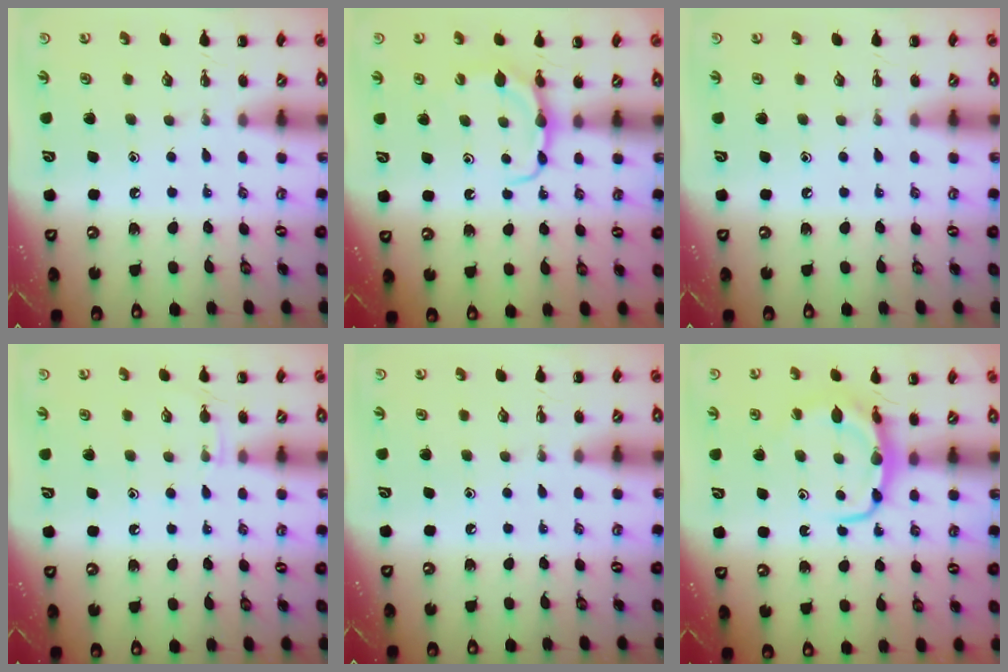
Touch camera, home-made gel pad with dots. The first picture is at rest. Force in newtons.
{"total": 6.6, "press": 6.6, "slide": 0.3}
{"total": 0.0}
{"total": 4.3, "press": 3.9, "slide": 1.7}
{"total": 0.0}
{"total": 6.6, "press": 6.5, "slide": 0.8}